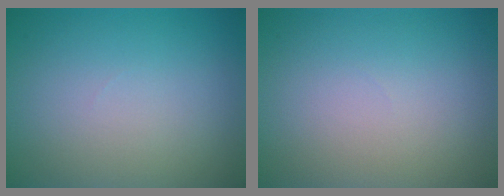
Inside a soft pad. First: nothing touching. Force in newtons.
{"total": 0.0}